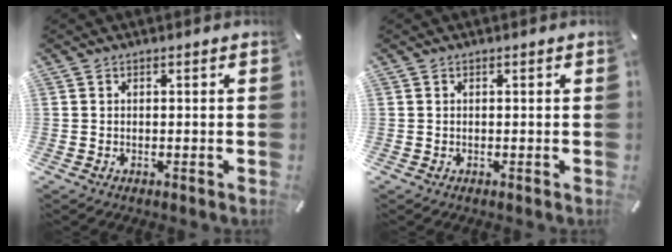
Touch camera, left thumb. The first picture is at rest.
{"total": 0.0}